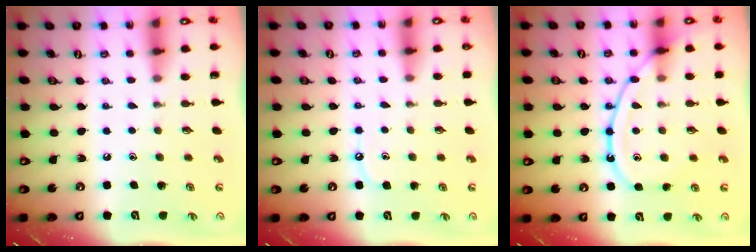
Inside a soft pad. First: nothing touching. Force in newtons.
{"total": 5.5, "press": 5.4, "slide": 0.7}
{"total": 12.6, "press": 12.5, "slide": 1.4}